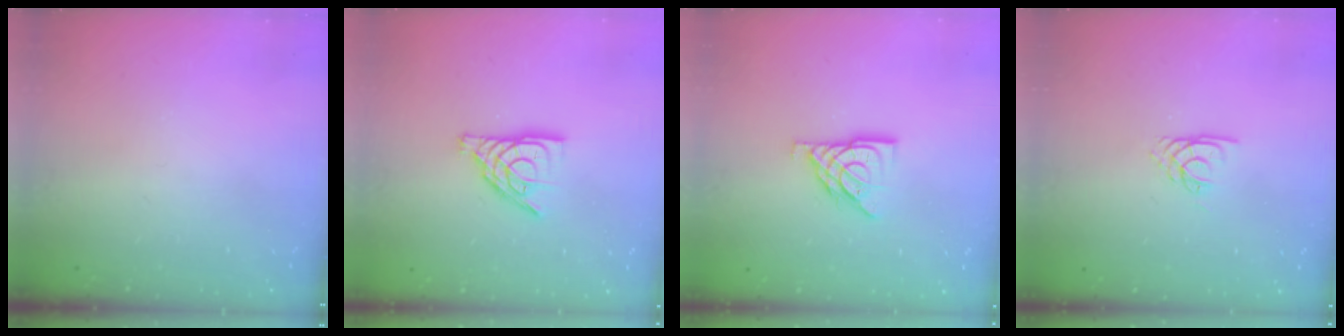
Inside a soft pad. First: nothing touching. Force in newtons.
{"total": 10.4, "press": 10.4, "slide": 1.2}
{"total": 9.6, "press": 9.6, "slide": 0.4}
{"total": 1.9, "press": 1.9, "slide": 0.2}